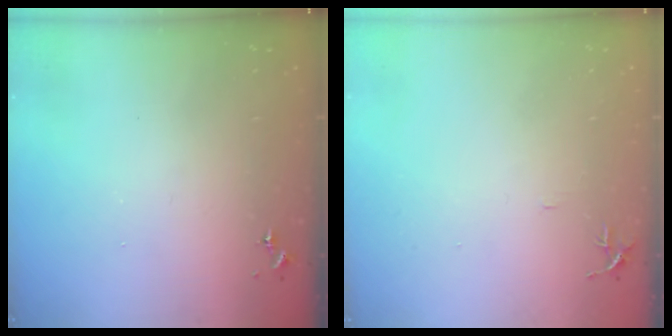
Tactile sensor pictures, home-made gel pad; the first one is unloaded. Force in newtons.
{"total": 4.7, "press": 4.7, "slide": 0.5}